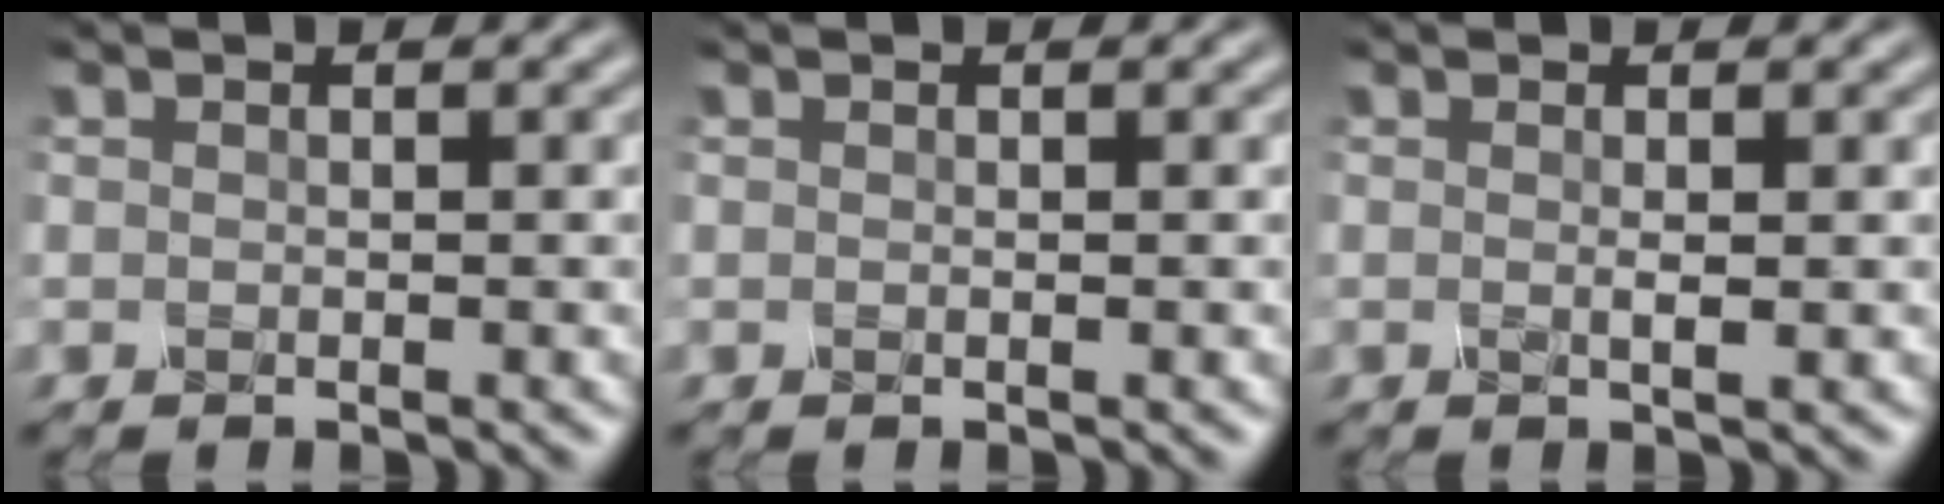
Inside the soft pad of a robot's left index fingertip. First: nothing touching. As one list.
[{"total": 0.0}, {"total": 0.9, "force": [0.1, 0.1, 0.9], "torque": [-0.015, -0.001, -0.002]}]